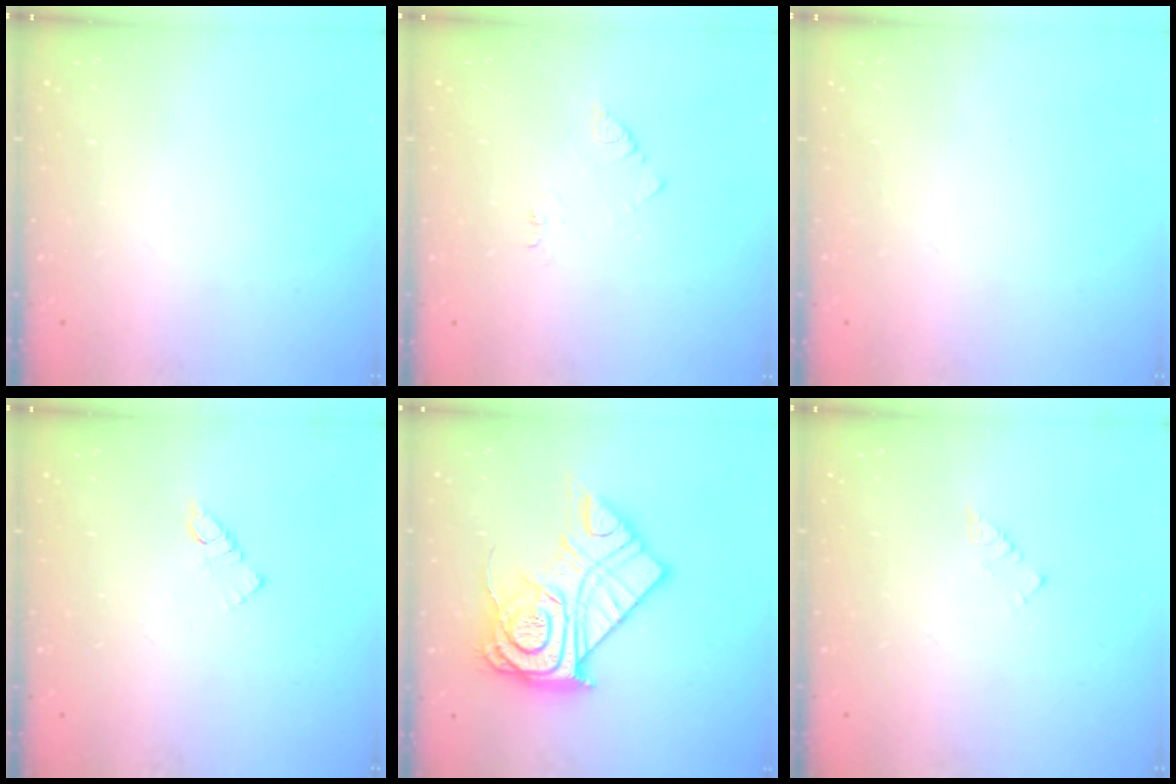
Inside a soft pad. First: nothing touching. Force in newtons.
{"total": 2.9, "press": 2.9, "slide": 0.4}
{"total": 1.7, "press": 1.7, "slide": 0.1}
{"total": 3.6, "press": 3.5, "slide": 0.3}
{"total": 20.5, "press": 20.4, "slide": 1.9}
{"total": 3.0, "press": 2.9, "slide": 0.4}